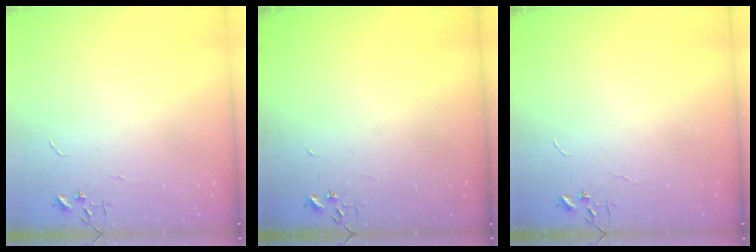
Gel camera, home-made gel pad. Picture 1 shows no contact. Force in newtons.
{"total": 2.1, "press": 2.1, "slide": 0.4}
{"total": 0.0}